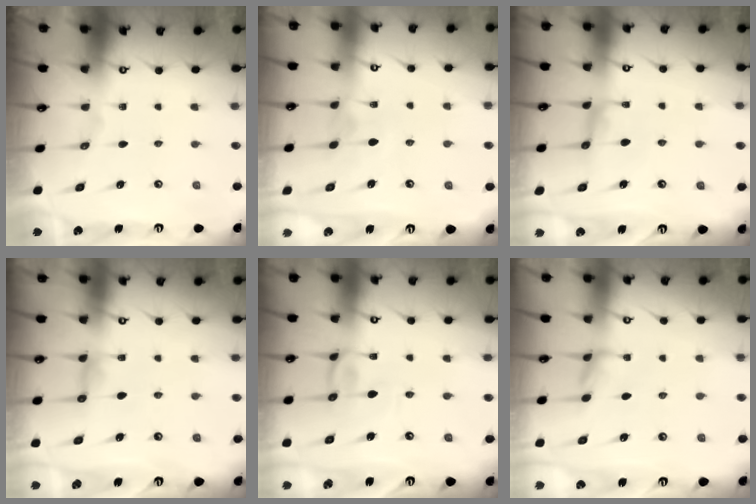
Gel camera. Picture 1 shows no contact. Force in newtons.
{"total": 3.2, "press": 3.2, "slide": 0.1}
{"total": 3.3, "press": 3.2, "slide": 0.9}
{"total": 1.3, "press": 1.2, "slide": 0.4}
{"total": 0.9, "press": 0.8, "slide": 0.4}
{"total": 1.9, "press": 1.9, "slide": 0.5}